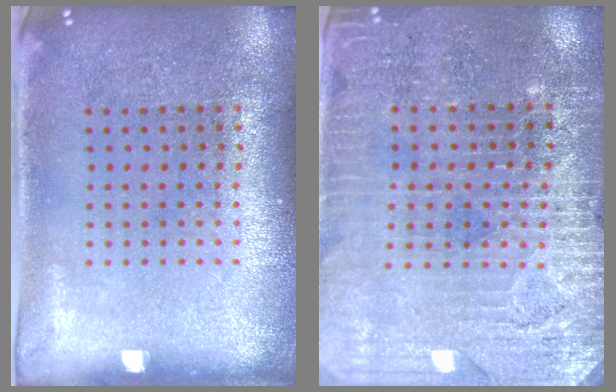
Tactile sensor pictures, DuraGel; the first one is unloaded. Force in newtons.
{"total": 3.2, "press": 3.1, "slide": 0.8}